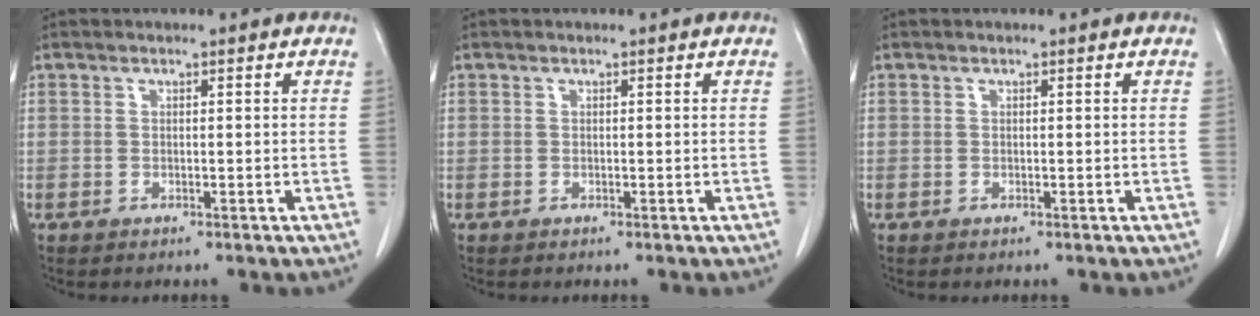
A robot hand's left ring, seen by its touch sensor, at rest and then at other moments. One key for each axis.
{"total": 0.0}
{"total": 0.0}